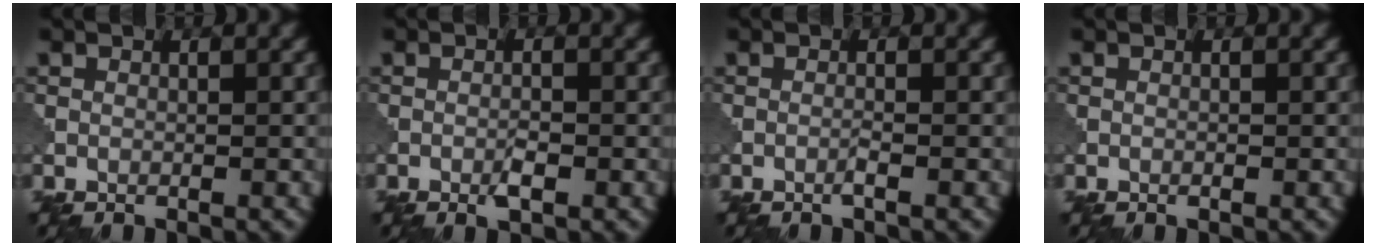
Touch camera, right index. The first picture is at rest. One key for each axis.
{"total": 1.5, "fx": -0.7, "fy": 0.4, "fz": 1.3, "tx": -0.024, "ty": 0.001, "tz": -0.015}
{"total": 0.7, "fx": -0.3, "fy": -0.1, "fz": 0.6, "tx": -0.012, "ty": 0.003, "tz": -0.011}
{"total": 0.0}